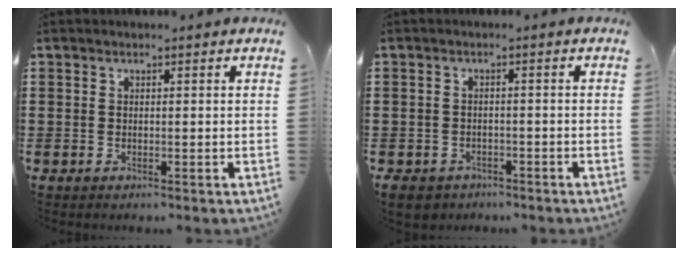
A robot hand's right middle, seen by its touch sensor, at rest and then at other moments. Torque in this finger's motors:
{"motor_torque": [0.14, 0.16, 0.22, 0.05]}